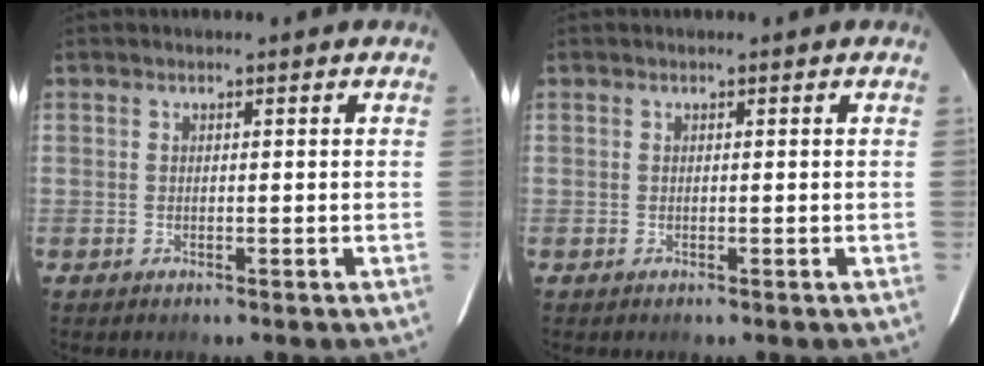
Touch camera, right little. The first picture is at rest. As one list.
[{"total": 0.0}]